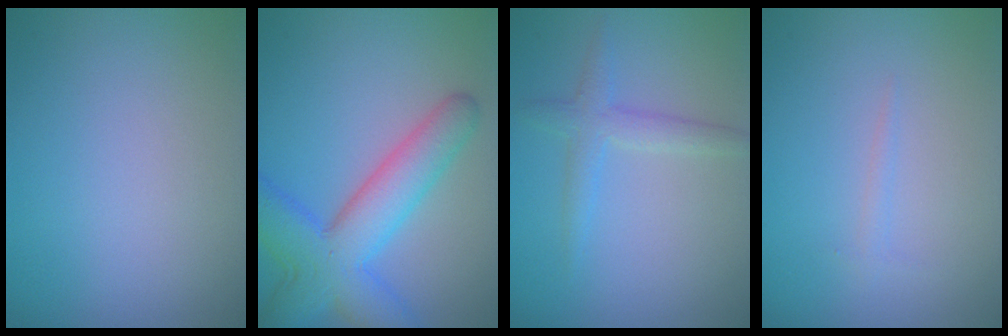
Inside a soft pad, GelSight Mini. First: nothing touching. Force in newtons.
{"total": 7.5, "press": 7.5, "slide": 0.2}
{"total": 2.3, "press": 2.3, "slide": 0.1}
{"total": 0.7, "press": 0.7, "slide": 0.0}